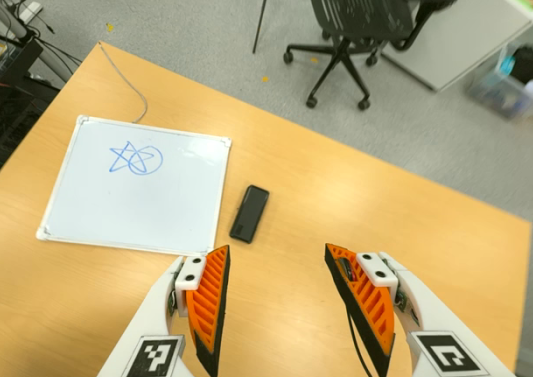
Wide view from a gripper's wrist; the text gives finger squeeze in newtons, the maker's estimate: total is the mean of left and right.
{"total": 0.0}